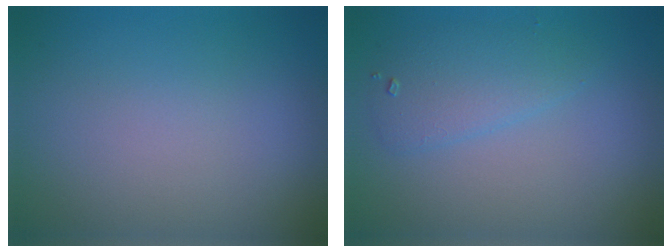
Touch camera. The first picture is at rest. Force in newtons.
{"total": 2.6, "press": 2.6, "slide": 0.2}